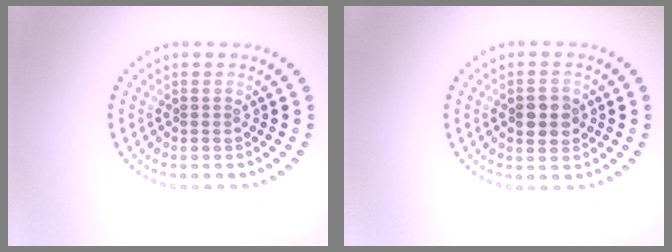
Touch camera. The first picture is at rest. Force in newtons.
{"total": 2.4, "press": 2.4, "slide": 0.1}